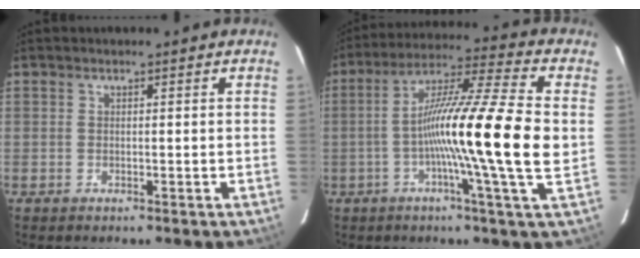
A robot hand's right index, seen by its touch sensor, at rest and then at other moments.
{"total": 17.8, "force": [-1.5, -1.4, 17.7], "torque": [-0.298, -0.005, -0.044]}